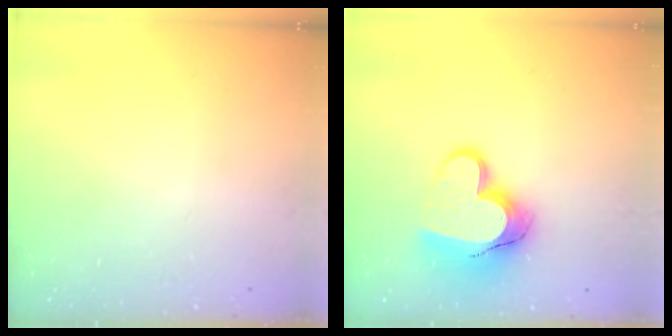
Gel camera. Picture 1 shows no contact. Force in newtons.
{"total": 16.2, "press": 16.2, "slide": 1.3}